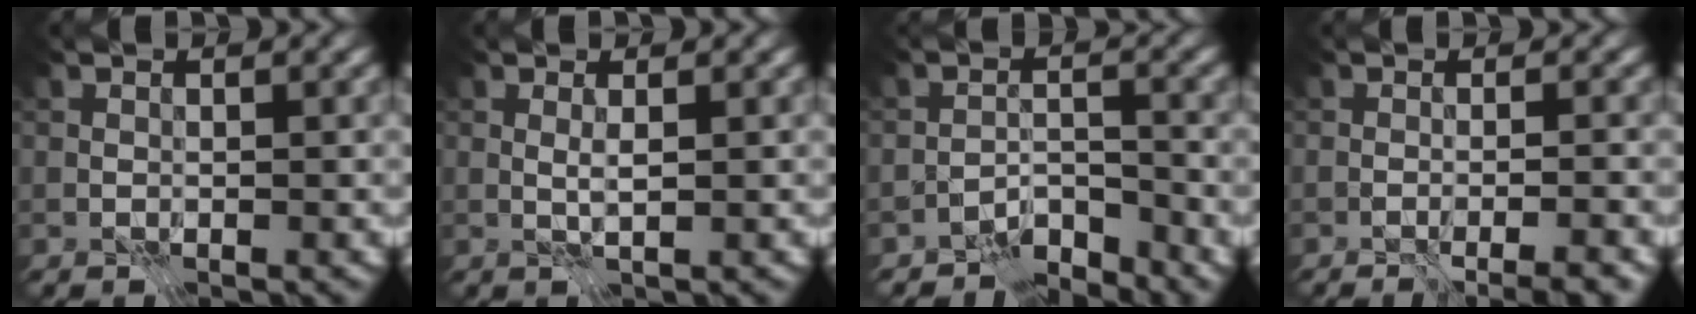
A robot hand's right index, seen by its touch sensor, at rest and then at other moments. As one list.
[{"total": 0.9, "force": [0.0, -0.3, 0.8], "torque": [-0.019, -0.004, 0.000]}, {"total": 3.7, "force": [-3.6, 0.5, 0.6], "torque": [-0.006, 0.004, -0.072]}, {"total": 3.1, "force": [-2.1, 0.0, 2.2], "torque": [-0.025, -0.006, -0.030]}]